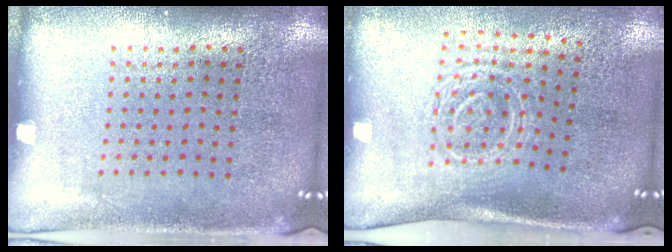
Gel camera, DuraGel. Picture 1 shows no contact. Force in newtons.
{"total": 1.7, "press": 1.3, "slide": 1.2}